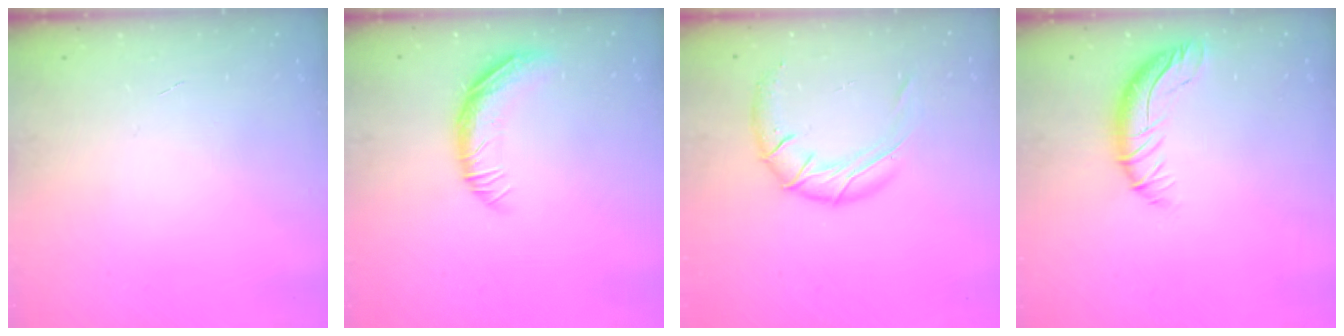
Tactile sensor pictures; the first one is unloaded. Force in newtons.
{"total": 11.1, "press": 10.9, "slide": 2.1}
{"total": 13.5, "press": 13.3, "slide": 2.5}
{"total": 9.4, "press": 9.2, "slide": 1.9}